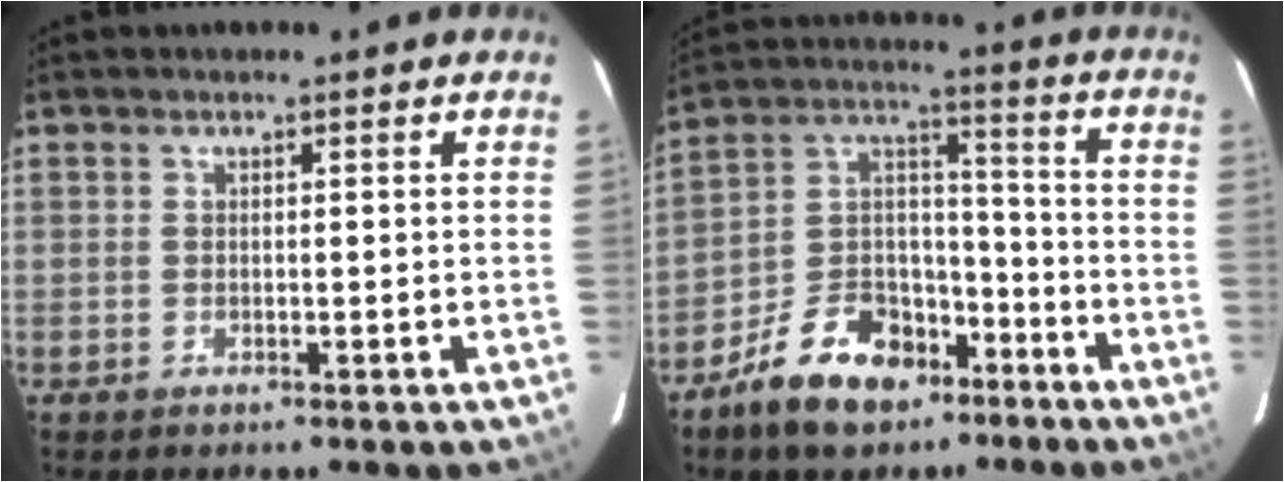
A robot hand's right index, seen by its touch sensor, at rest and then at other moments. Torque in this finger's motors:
{"motor_torque": [1.13, -1.01, 0.90, 0.14]}